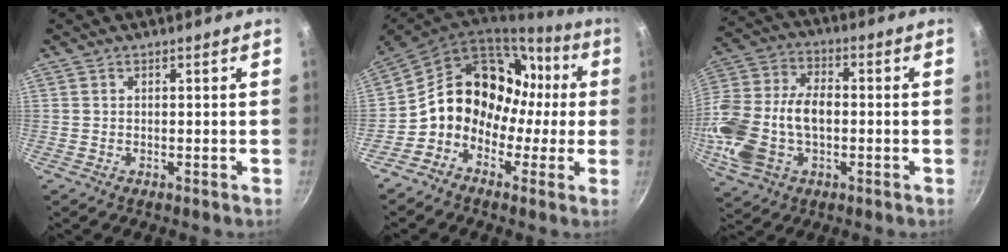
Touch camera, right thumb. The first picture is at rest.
{"total": 17.5, "force": [-0.8, 14.4, 9.8], "torque": [-0.110, 0.063, -0.024]}
{"total": 17.8, "force": [-2.4, 11.4, 13.4], "torque": [-0.270, 0.032, -0.045]}